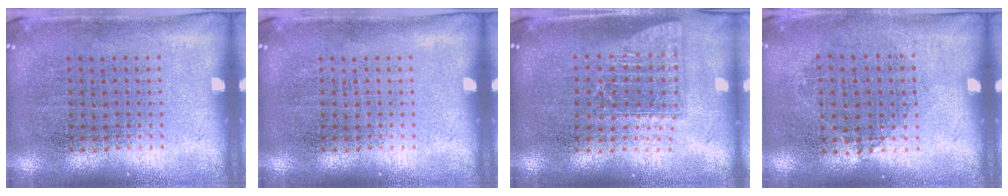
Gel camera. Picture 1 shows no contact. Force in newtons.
{"total": 0.0}
{"total": 1.6, "press": 1.2, "slide": 1.0}
{"total": 0.9, "press": 0.8, "slide": 0.5}